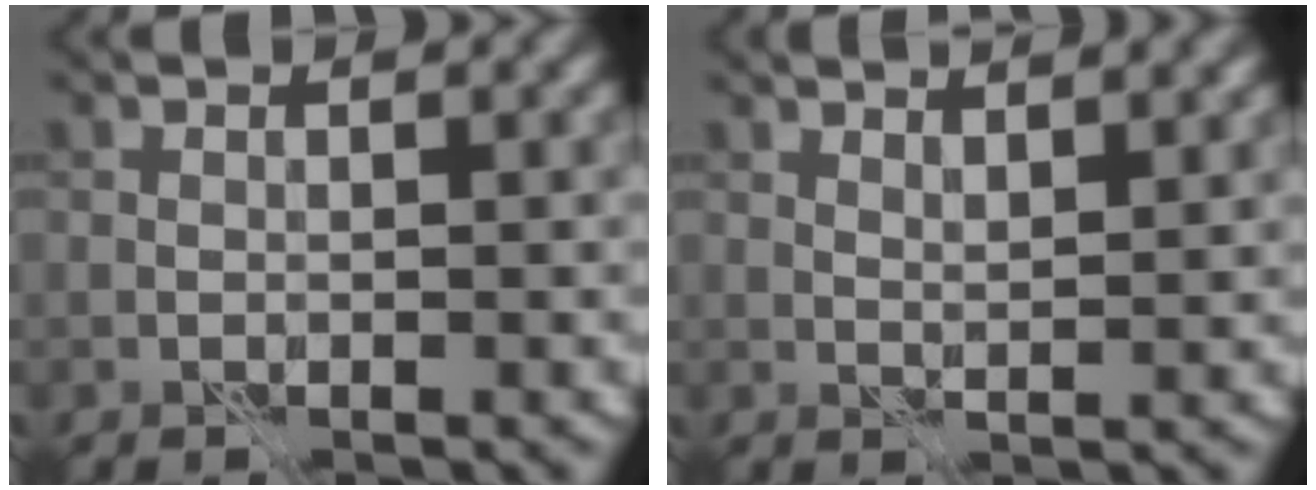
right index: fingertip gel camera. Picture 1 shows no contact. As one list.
[{"total": 3.1, "force": [2.5, 0.7, 1.8], "torque": [-0.021, 0.005, 0.030]}]